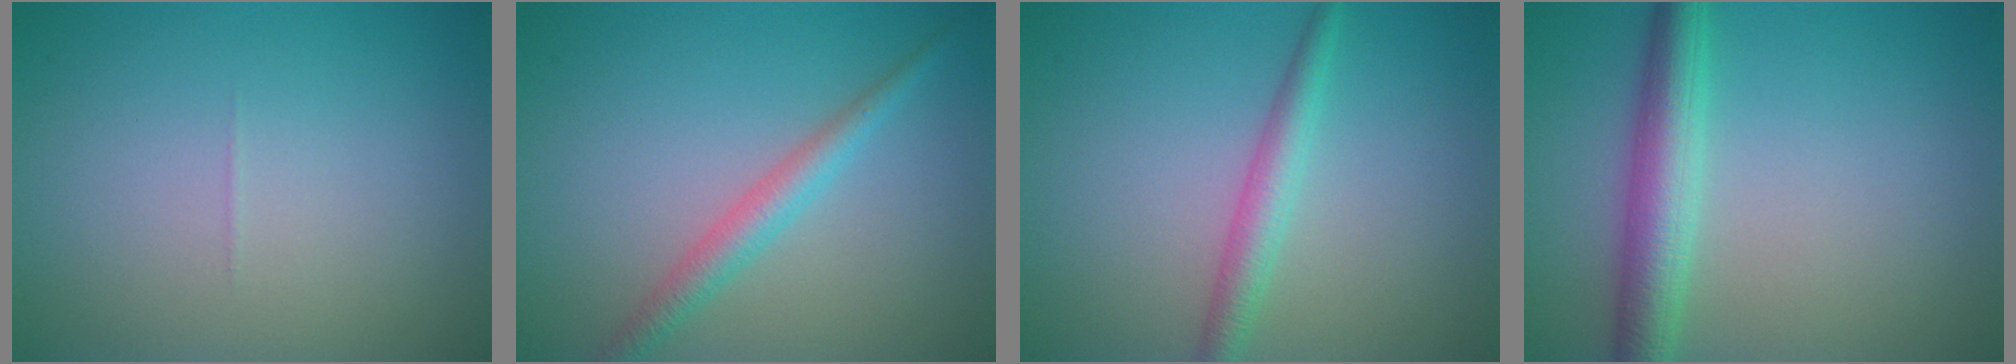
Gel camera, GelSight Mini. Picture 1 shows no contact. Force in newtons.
{"total": 2.5, "press": 2.5, "slide": 0.1}
{"total": 2.5, "press": 2.5, "slide": 0.0}
{"total": 4.5, "press": 4.5, "slide": 0.1}